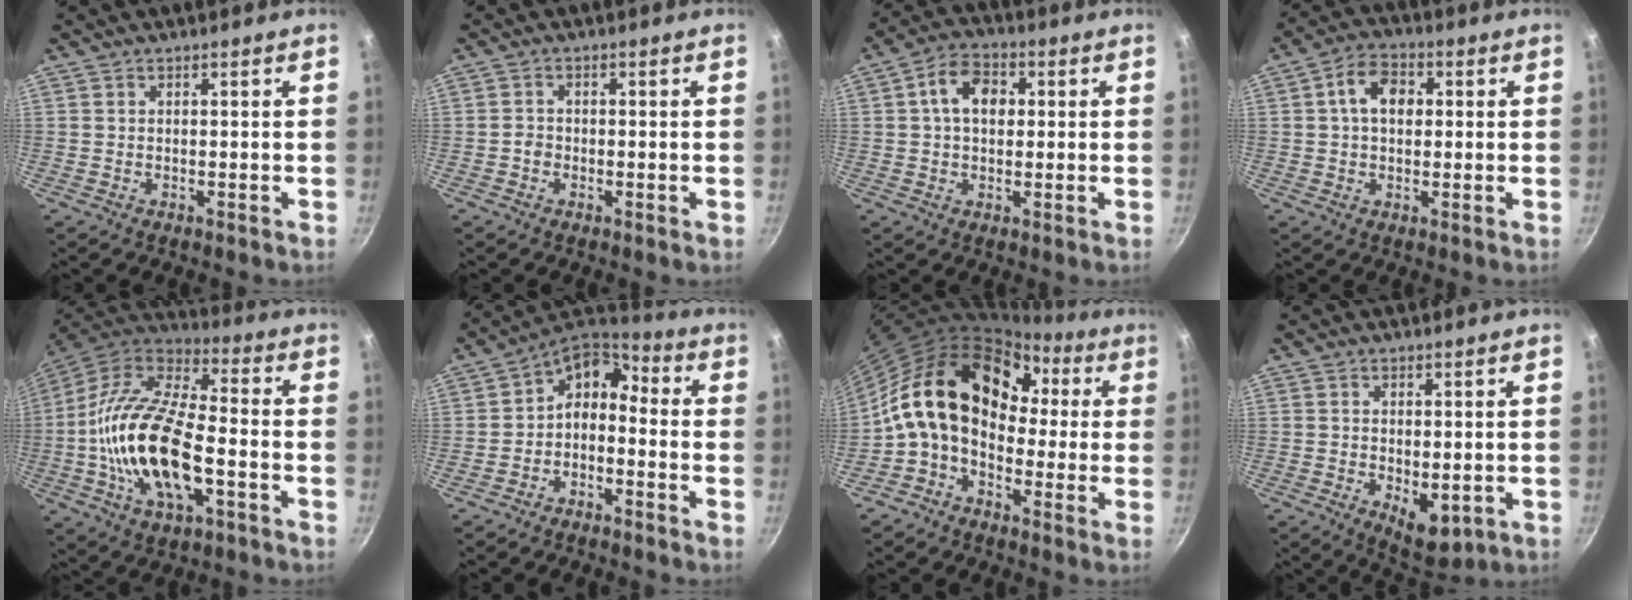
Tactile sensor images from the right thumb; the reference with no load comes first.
{"total": 1.4, "force": [-0.6, 1.1, 0.6], "torque": [-0.008, 0.008, -0.014]}
{"total": 8.4, "force": [1.5, 5.9, 5.8], "torque": [-0.078, 0.013, 0.013]}
{"total": 7.8, "force": [1.3, 5.4, 5.4], "torque": [-0.072, 0.013, 0.012]}
{"total": 22.1, "force": [-4.7, 10.1, 19.1], "torque": [-0.360, 0.032, -0.102]}
{"total": 8.2, "force": [-2.6, 5.4, 5.6], "torque": [-0.087, 0.067, -0.058]}
{"total": 18.1, "force": [1.5, 12.9, 12.6], "torque": [-0.199, 0.048, 0.002]}
{"total": 6.5, "force": [-0.9, 3.6, 5.3], "torque": [-0.066, -0.014, -0.001]}